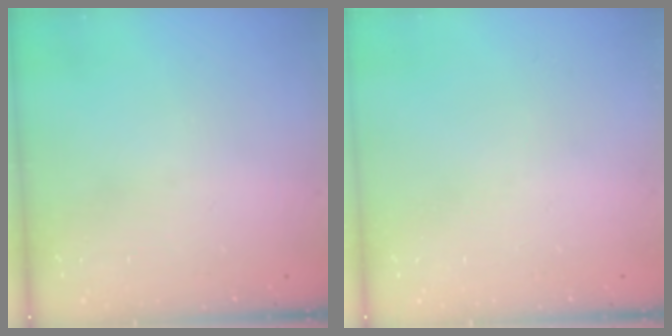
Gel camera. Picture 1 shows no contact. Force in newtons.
{"total": 0.0}